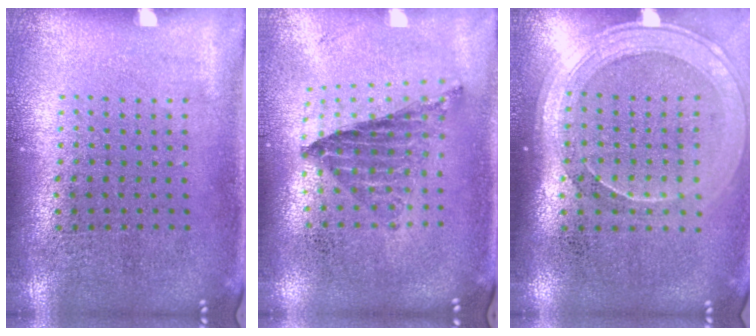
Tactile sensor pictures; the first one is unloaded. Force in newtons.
{"total": 0.9, "press": 0.9, "slide": 0.0}
{"total": 1.8, "press": 1.6, "slide": 0.8}